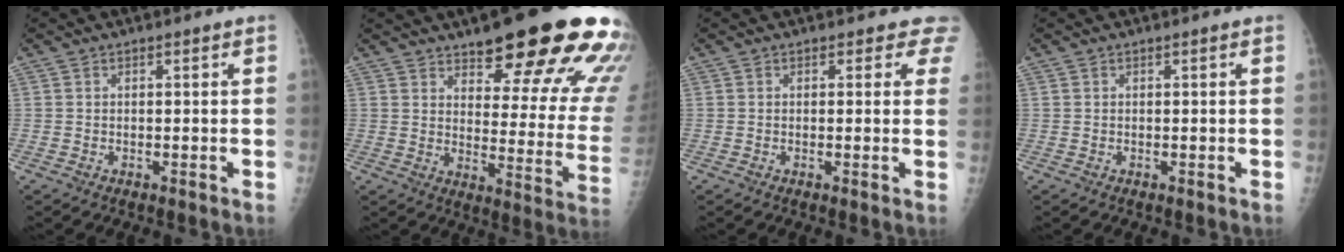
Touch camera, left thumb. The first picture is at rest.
{"total": 24.0, "force": [16.0, 6.5, 16.7], "torque": [-0.177, -0.078, 0.207]}
{"total": 2.8, "force": [2.3, 1.6, 0.2], "torque": [0.030, -0.011, 0.002]}
{"total": 0.0}